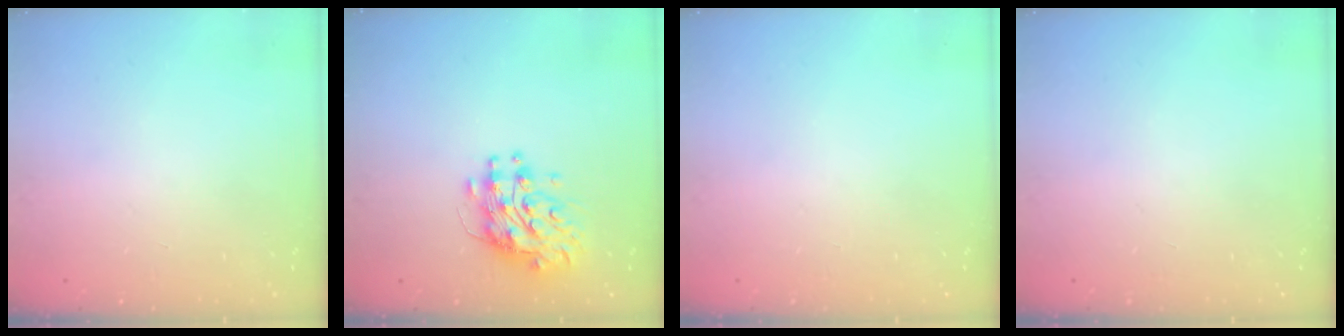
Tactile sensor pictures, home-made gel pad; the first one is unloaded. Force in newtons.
{"total": 9.9, "press": 9.9, "slide": 0.9}
{"total": 0.0}
{"total": 0.0}